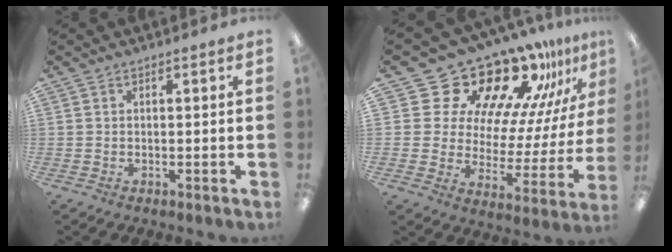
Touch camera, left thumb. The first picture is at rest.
{"total": 20.8, "force": [17.0, 9.9, 6.6], "torque": [-0.110, -0.143, 0.302]}